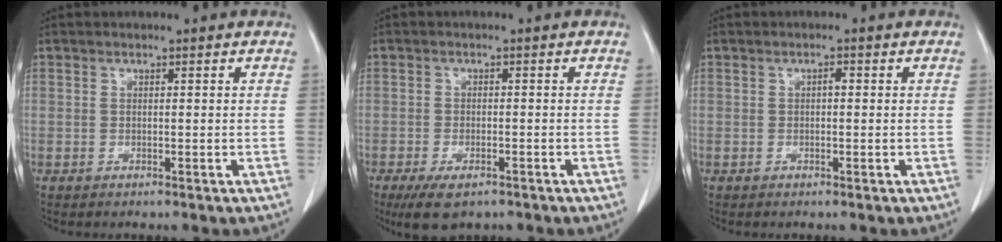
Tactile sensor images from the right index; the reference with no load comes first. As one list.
[{"total": 5.6, "force": [-3.9, 2.2, 3.3], "torque": [-0.060, -0.009, -0.062]}, {"total": 0.8, "force": [0.0, 0.3, 0.7], "torque": [-0.012, 0.003, 0.000]}]